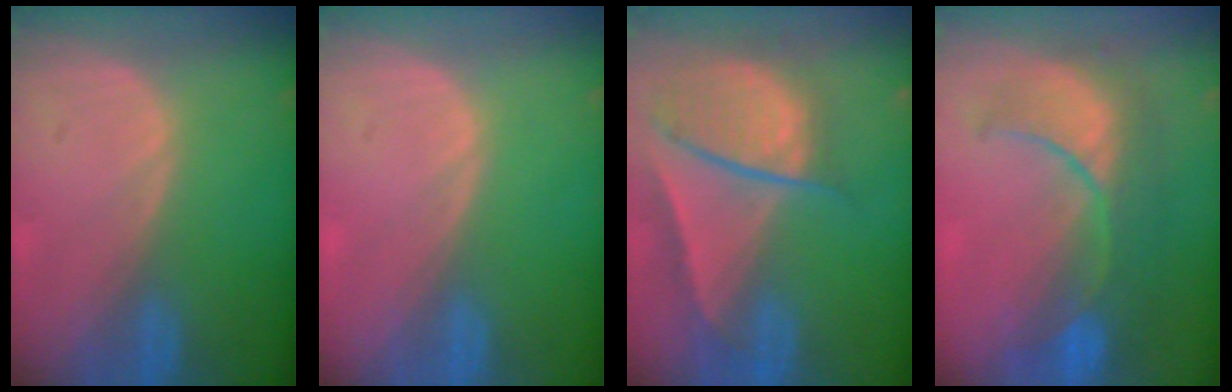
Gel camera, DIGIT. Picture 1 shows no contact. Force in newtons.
{"total": 0.0}
{"total": 9.3, "press": 8.1, "slide": 4.7}
{"total": 9.9, "press": 9.1, "slide": 3.9}